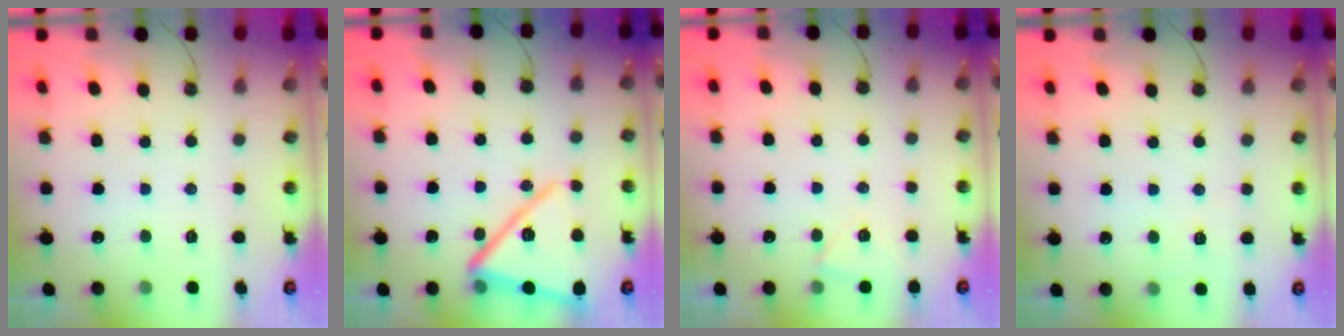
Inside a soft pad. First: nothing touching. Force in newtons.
{"total": 16.6, "press": 16.5, "slide": 1.9}
{"total": 4.3, "press": 3.9, "slide": 1.6}
{"total": 2.4, "press": 2.2, "slide": 1.0}